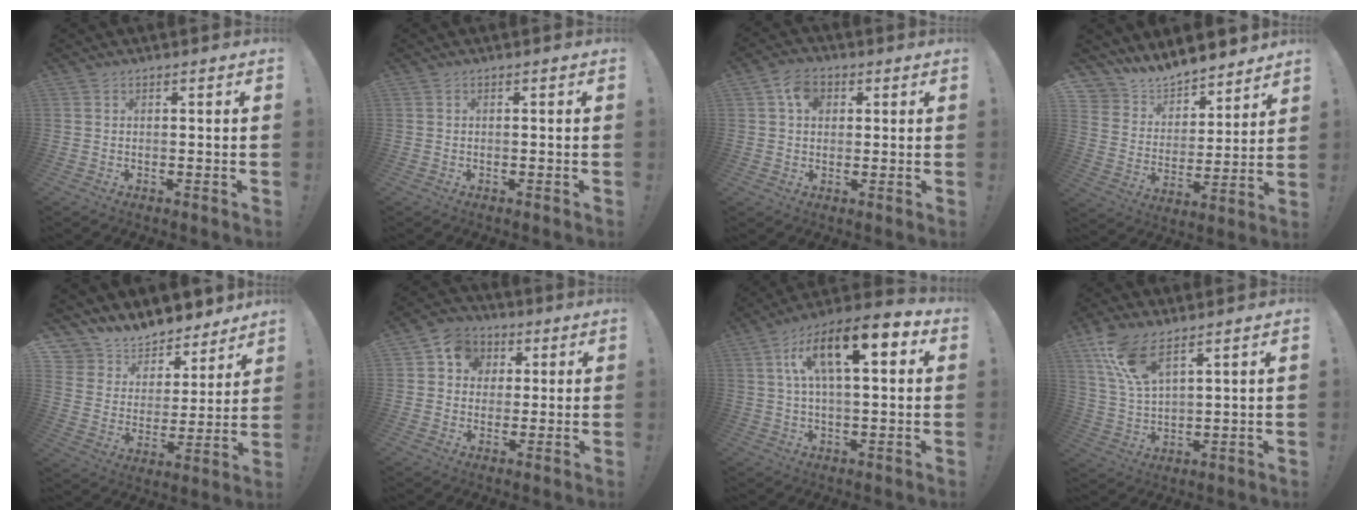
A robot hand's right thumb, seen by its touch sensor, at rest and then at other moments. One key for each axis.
{"total": 0.0}
{"total": 7.0, "fx": 2.3, "fy": 5.5, "fz": 3.6, "tx": -0.047, "ty": 0.001, "tz": 0.042}
{"total": 8.7, "fx": 8.1, "fy": 3.1, "fz": -0.2, "tx": -0.017, "ty": -0.082, "tz": 0.152}
{"total": 8.1, "fx": 7.3, "fy": 3.6, "fz": 0.1, "tx": -0.020, "ty": -0.077, "tz": 0.135}
{"total": 8.0, "fx": 1.6, "fy": 7.5, "fz": 2.3, "tx": -0.025, "ty": 0.002, "tz": 0.035}
{"total": 15.8, "fx": 5.6, "fy": 5.9, "fz": 13.5, "tx": -0.236, "ty": -0.006, "tz": 0.091}
{"total": 11.0, "fx": 7.7, "fy": 3.9, "fz": 6.9, "tx": -0.133, "ty": -0.033, "tz": 0.145}